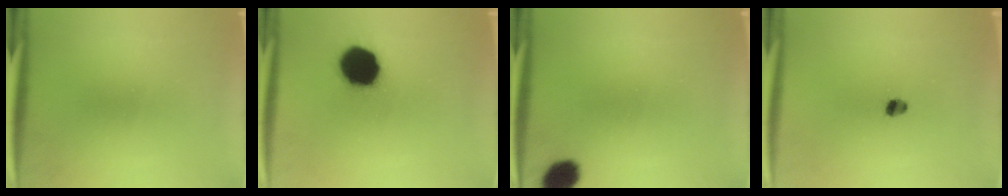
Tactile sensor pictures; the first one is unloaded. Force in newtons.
{"total": 16.2}
{"total": 6.1}
{"total": 2.3}